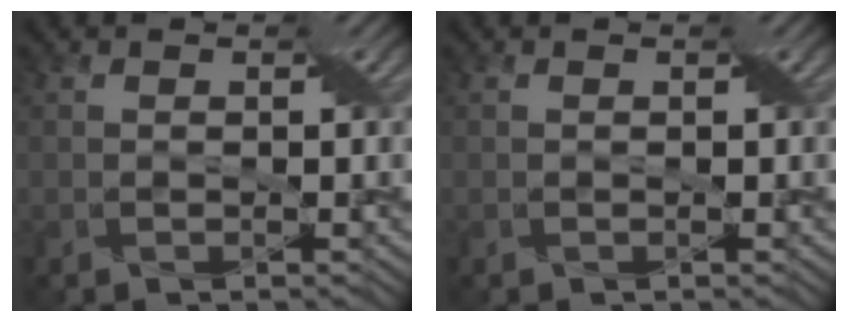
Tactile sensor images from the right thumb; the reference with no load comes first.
{"total": 0.0}